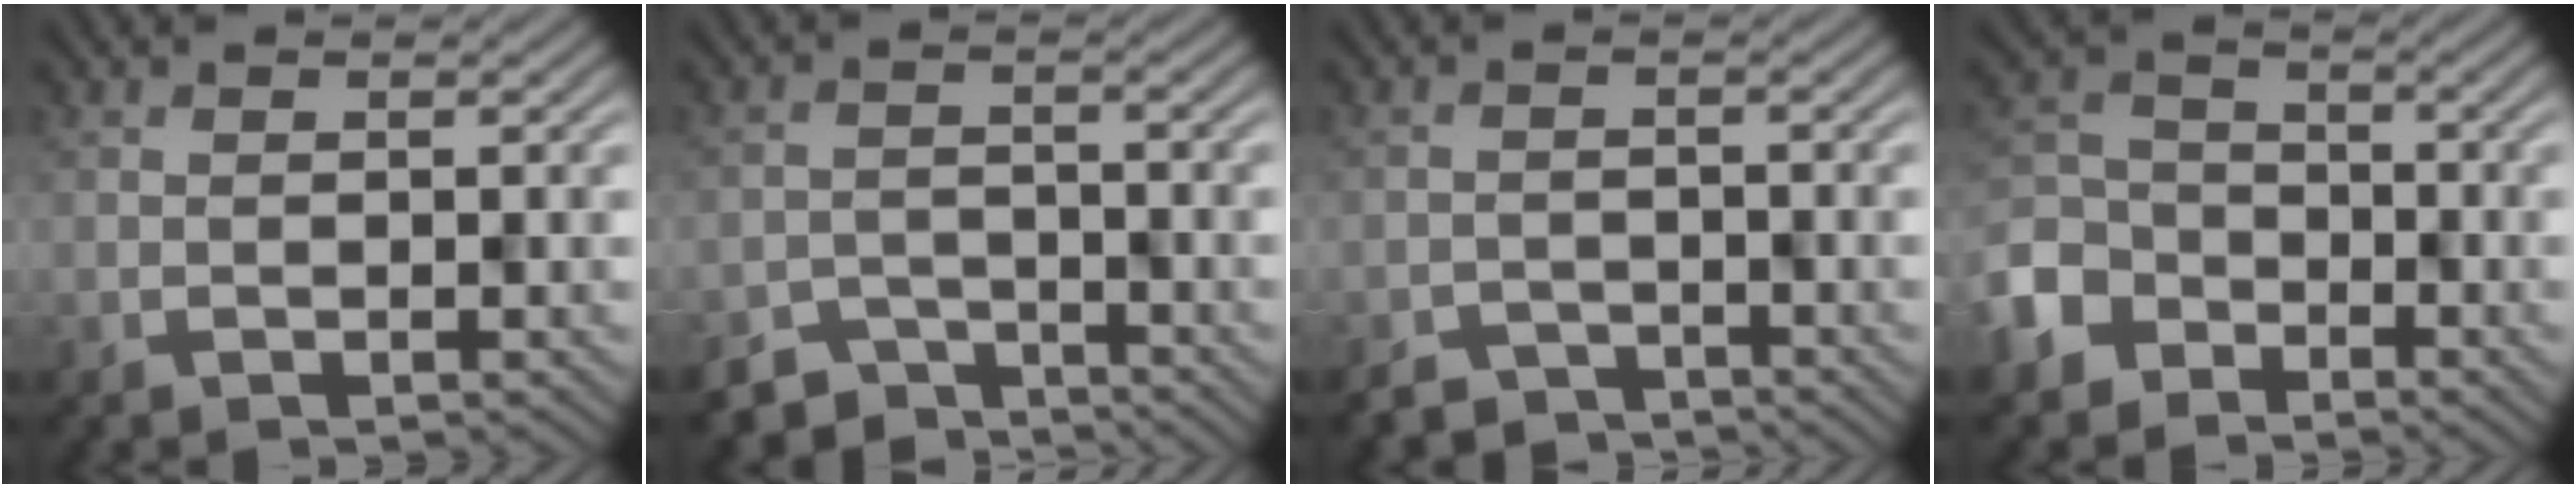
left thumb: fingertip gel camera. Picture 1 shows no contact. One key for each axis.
{"total": 4.1, "fx": -3.8, "fy": 1.5, "fz": 0.3, "tx": 0.000, "ty": -0.009, "tz": -0.066}
{"total": 3.1, "fx": -3.0, "fy": 1.0, "fz": -0.2, "tx": 0.007, "ty": -0.005, "tz": -0.049}
{"total": 6.5, "fx": -4.5, "fy": 4.5, "fz": 1.4, "tx": -0.041, "ty": -0.004, "tz": -0.116}